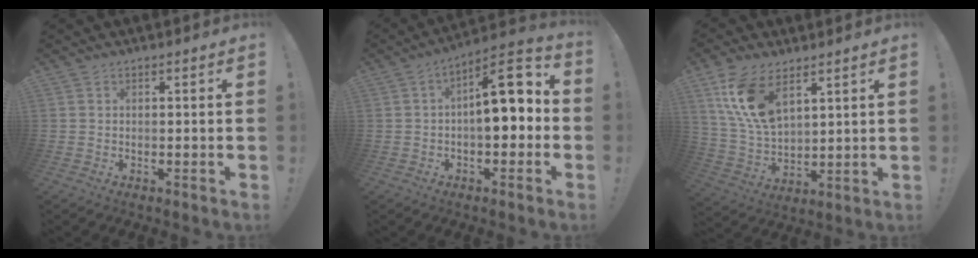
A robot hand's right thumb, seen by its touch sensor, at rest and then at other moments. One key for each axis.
{"total": 13.6, "fx": 1.6, "fy": 6.2, "fz": 12.0, "tx": -0.153, "ty": -0.005, "tz": 0.025}
{"total": 14.2, "fx": 7.8, "fy": 7.4, "fz": 9.3, "tx": -0.187, "ty": -0.032, "tz": 0.146}